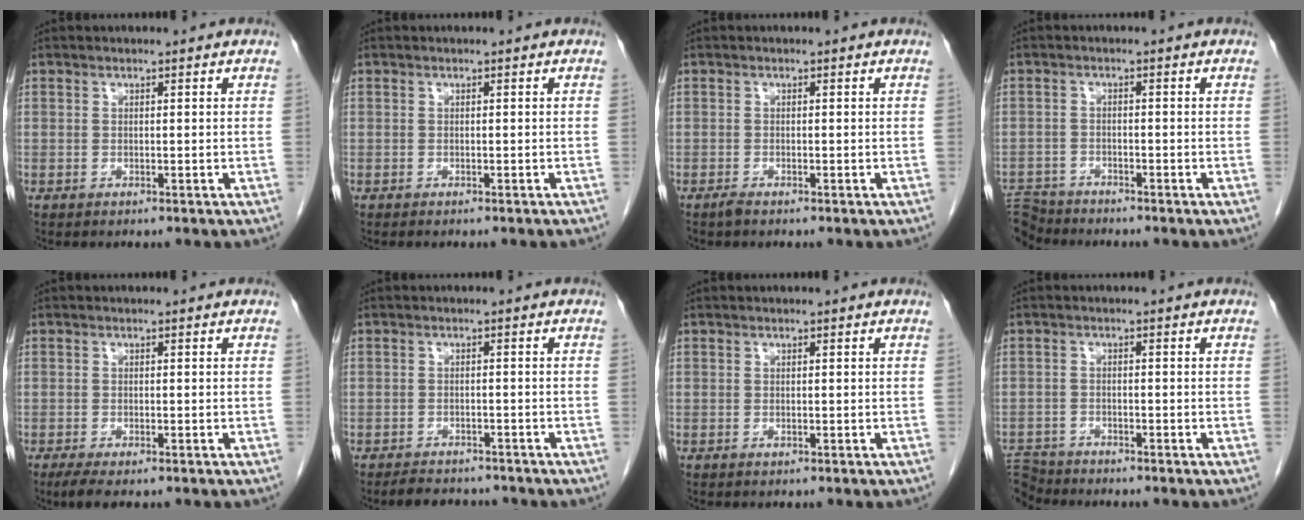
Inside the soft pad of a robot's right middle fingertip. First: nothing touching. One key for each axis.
{"total": 2.1, "fx": -1.9, "fy": 0.1, "fz": 1.0, "tx": -0.016, "ty": -0.001, "tz": -0.020}
{"total": 0.7, "fx": -0.6, "fy": 0.0, "fz": 0.3, "tx": -0.013, "ty": -0.003, "tz": -0.013}
{"total": 5.2, "fx": -5.2, "fy": 0.7, "fz": -0.4, "tx": 0.010, "ty": -0.004, "tz": -0.099}
{"total": 3.2, "fx": -2.2, "fy": 0.9, "fz": 2.3, "tx": -0.044, "ty": -0.010, "tz": -0.033}
{"total": 5.1, "fx": -4.7, "fy": 1.6, "fz": 1.4, "tx": -0.026, "ty": -0.008, "tz": -0.065}
{"total": 0.0}
{"total": 4.4, "fx": -4.4, "fy": 0.4, "fz": -0.5, "tx": 0.012, "ty": -0.007, "tz": -0.084}